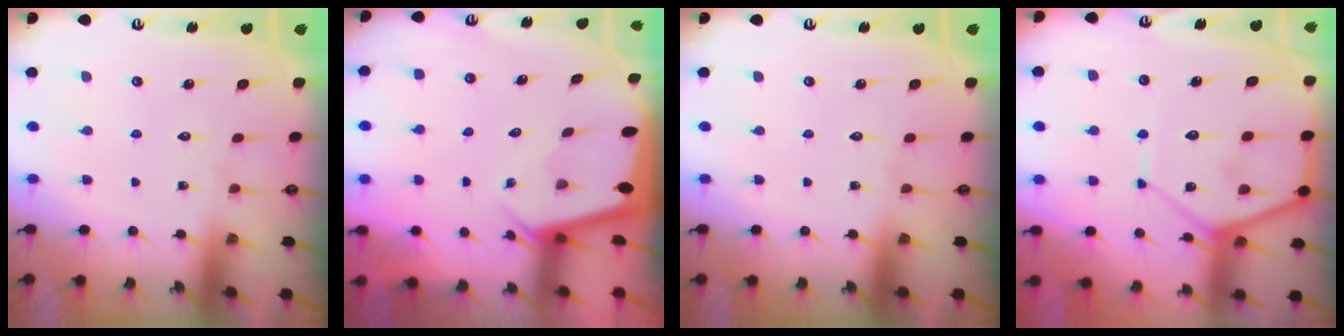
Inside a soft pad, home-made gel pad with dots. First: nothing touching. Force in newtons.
{"total": 1.9, "press": 1.9, "slide": 0.1}
{"total": 0.0}
{"total": 12.1, "press": 12.1, "slide": 1.1}